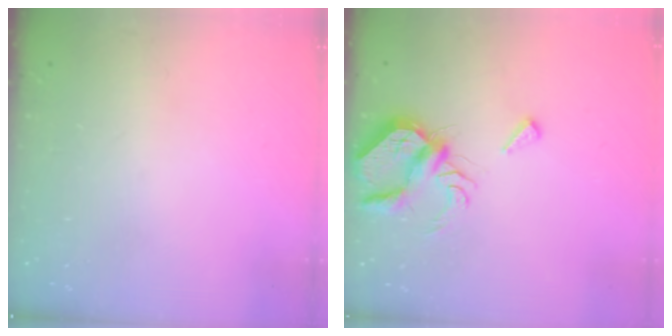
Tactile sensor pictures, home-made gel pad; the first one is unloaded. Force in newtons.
{"total": 7.1, "press": 7.1, "slide": 0.8}